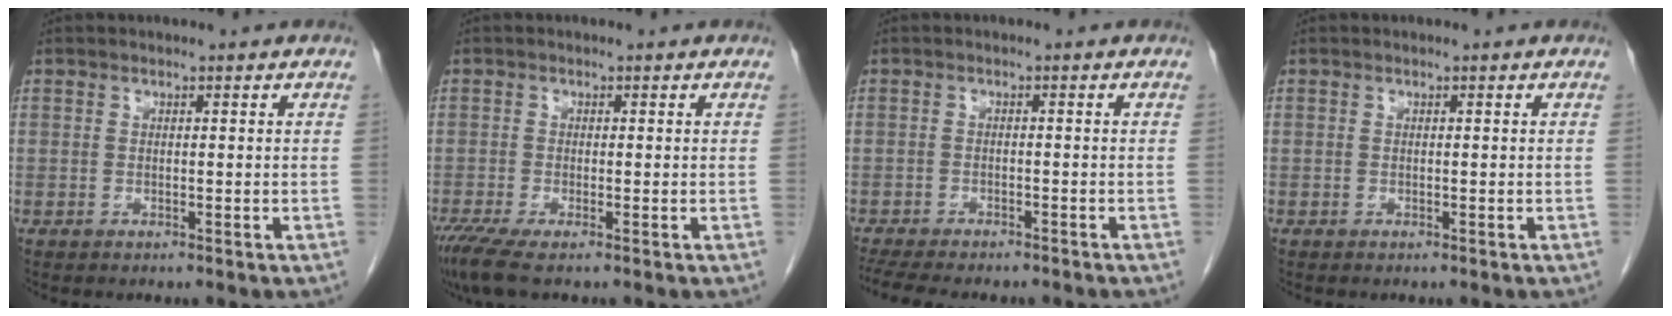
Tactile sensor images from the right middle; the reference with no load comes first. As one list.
[{"total": 4.1, "force": [-2.6, 0.5, 3.1], "torque": [-0.060, -0.013, -0.051]}, {"total": 11.9, "force": [-10.1, 3.0, 5.6], "torque": [-0.094, -0.008, -0.138]}, {"total": 0.0}]